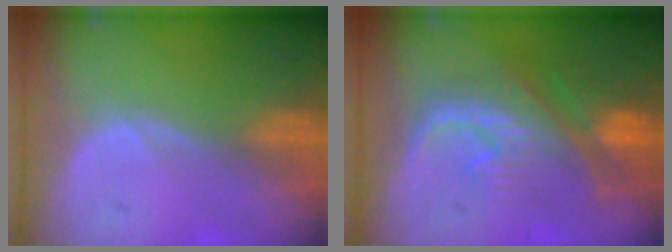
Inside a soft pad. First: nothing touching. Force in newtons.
{"total": 10.3, "press": 9.1, "slide": 4.9}